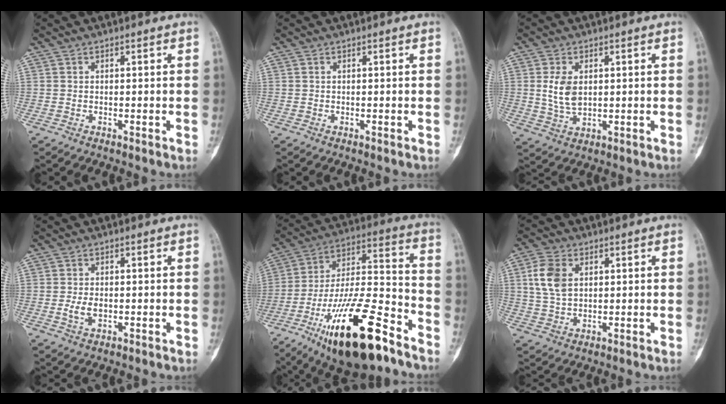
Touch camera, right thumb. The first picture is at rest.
{"total": 0.0}
{"total": 6.1, "force": [1.0, 3.8, 4.7], "torque": [-0.085, -0.007, 0.026]}
{"total": 3.1, "force": [-0.4, 1.9, 2.4], "torque": [-0.048, -0.002, -0.005]}
{"total": 25.2, "force": [-14.7, 7.9, 18.9], "torque": [-0.329, 0.075, -0.246]}
{"total": 7.6, "force": [2.0, 5.0, 5.4], "torque": [-0.107, 0.001, 0.041]}